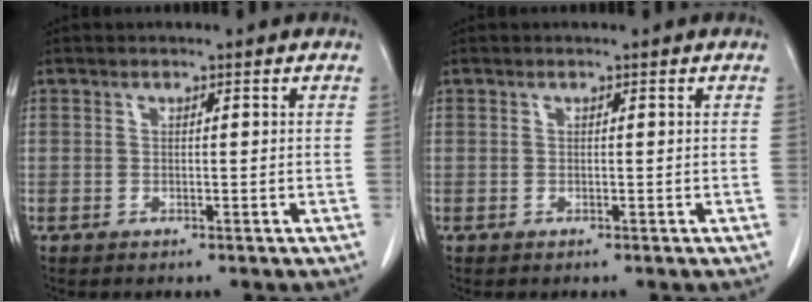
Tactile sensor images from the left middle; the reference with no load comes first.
{"total": 0.0}